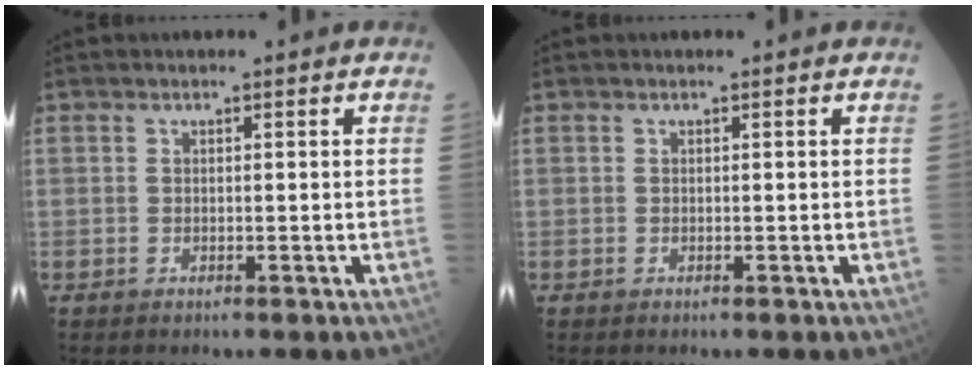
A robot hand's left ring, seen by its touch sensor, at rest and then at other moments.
{"total": 0.0}